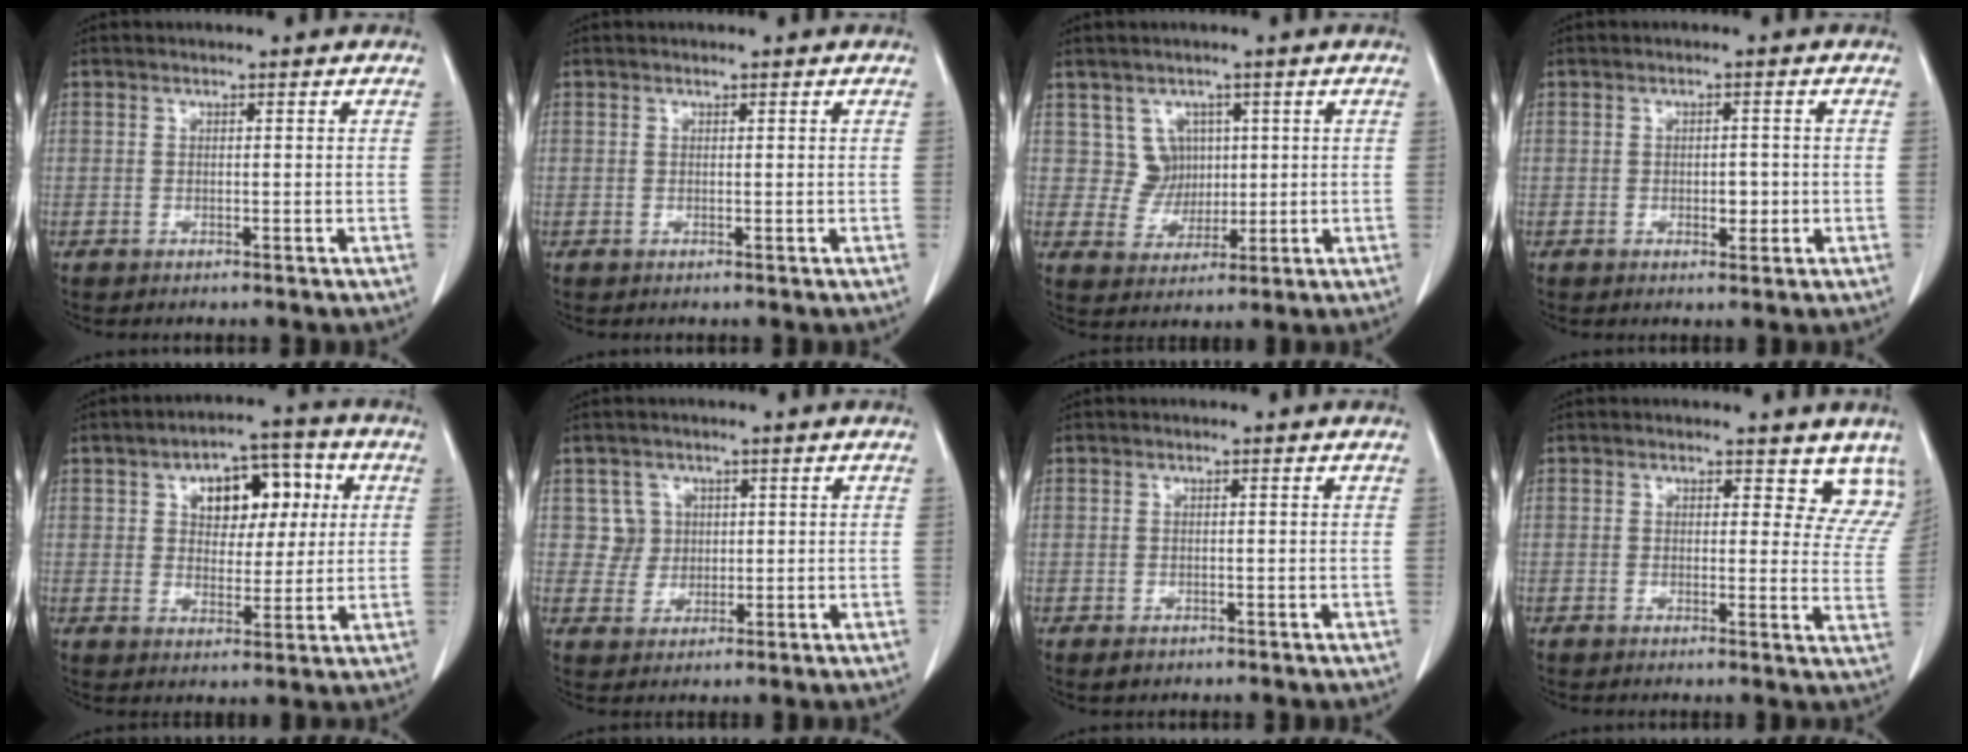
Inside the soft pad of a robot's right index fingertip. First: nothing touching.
{"total": 0.0}
{"total": 4.8, "force": [1.5, 4.5, 0.5], "torque": [-0.005, 0.012, 0.035]}
{"total": 2.7, "force": [-0.5, 1.5, 2.2], "torque": [-0.031, 0.002, -0.003]}
{"total": 12.2, "force": [3.4, 7.4, 9.1], "torque": [-0.143, 0.034, 0.059]}
{"total": 4.0, "force": [1.2, 3.8, 0.0], "torque": [0.009, 0.011, 0.024]}
{"total": 1.7, "force": [-0.8, 1.4, 0.6], "torque": [-0.008, 0.001, -0.003]}
{"total": 8.0, "force": [6.5, 3.9, 2.5], "torque": [0.004, -0.012, 0.056]}